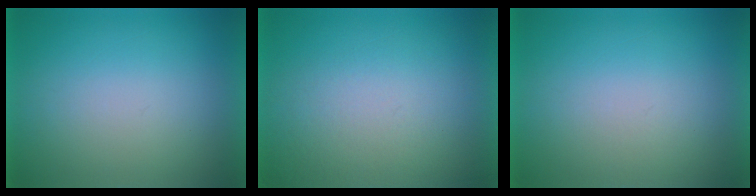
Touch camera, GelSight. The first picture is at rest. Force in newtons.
{"total": 4.5}
{"total": 1.1}